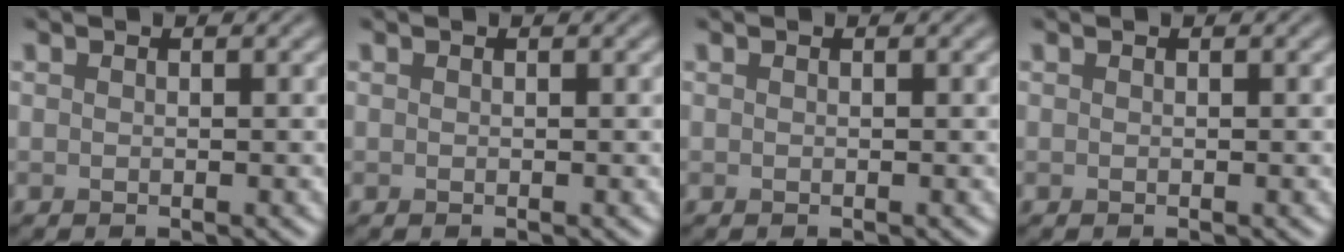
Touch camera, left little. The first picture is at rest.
{"total": 0.0}
{"total": 0.0}
{"total": 0.0}